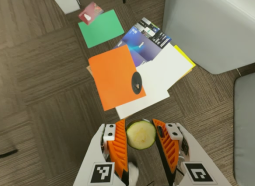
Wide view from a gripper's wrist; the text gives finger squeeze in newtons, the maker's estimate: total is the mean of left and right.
{"total": 11.3, "left": 11.6, "right": 10.9}